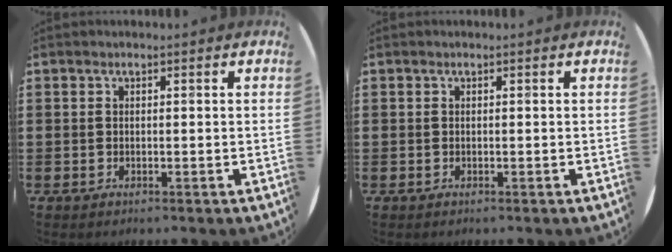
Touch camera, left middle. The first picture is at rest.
{"total": 0.0}